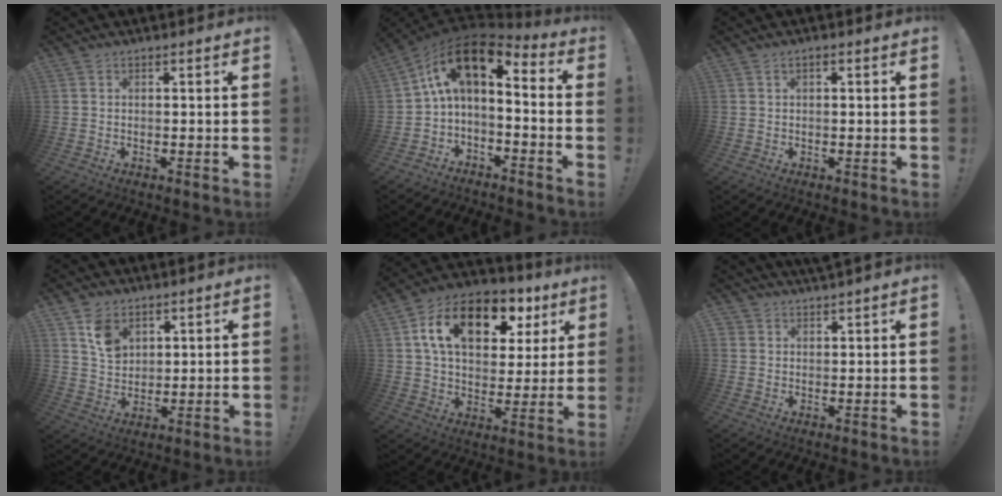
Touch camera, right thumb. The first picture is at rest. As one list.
[{"total": 10.4, "force": [3.5, 5.0, 8.5], "torque": [-0.143, -0.021, 0.065]}, {"total": 0.8, "force": [0.2, 0.3, 0.7], "torque": [-0.018, 0.002, 0.003]}, {"total": 8.6, "force": [4.7, 6.2, 3.7], "torque": [-0.053, -0.019, 0.092]}, {"total": 17.9, "force": [8.0, 10.7, 11.9], "torque": [-0.193, -0.028, 0.139]}, {"total": 2.4, "force": [2.4, 0.2, -0.1], "torque": [0.003, -0.018, 0.046]}]